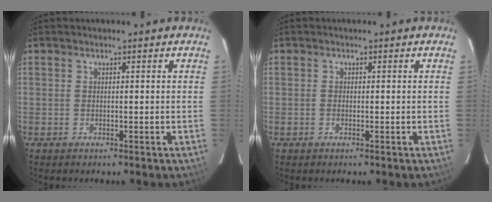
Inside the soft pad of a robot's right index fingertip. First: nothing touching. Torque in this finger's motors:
{"motor_torque": [-0.13, 0.05, -0.04, 0.00]}